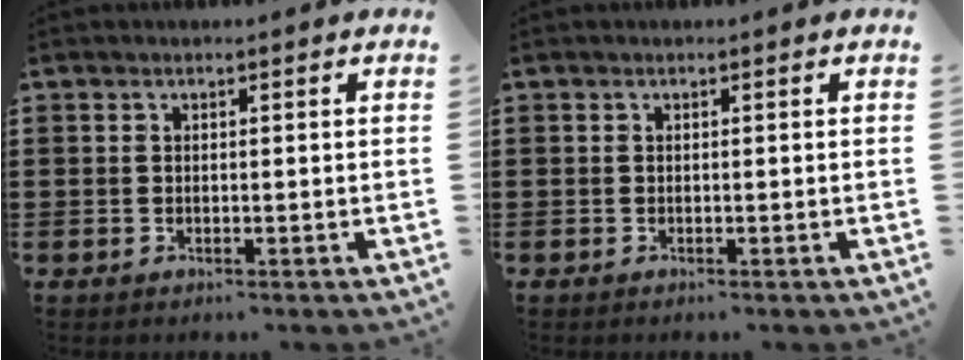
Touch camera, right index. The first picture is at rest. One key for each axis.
{"total": 0.0}